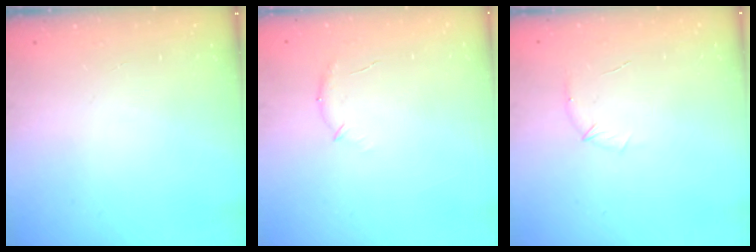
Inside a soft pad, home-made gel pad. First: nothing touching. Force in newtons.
{"total": 6.9, "press": 6.7, "slide": 1.8}
{"total": 5.5, "press": 5.3, "slide": 1.5}